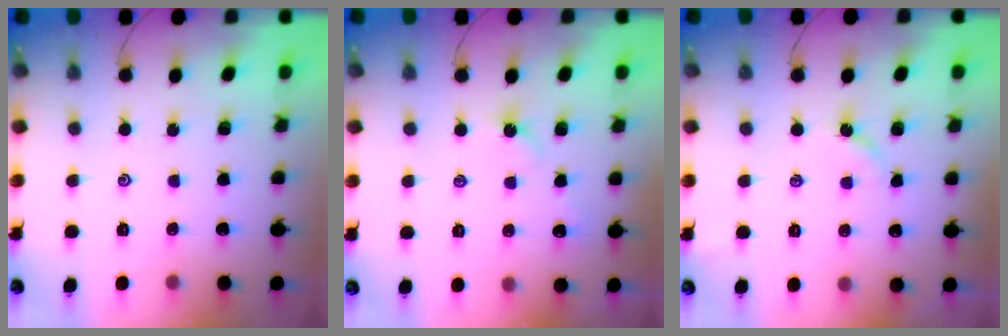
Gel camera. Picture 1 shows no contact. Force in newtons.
{"total": 2.9, "press": 2.9, "slide": 0.6}
{"total": 2.7, "press": 2.7, "slide": 0.4}